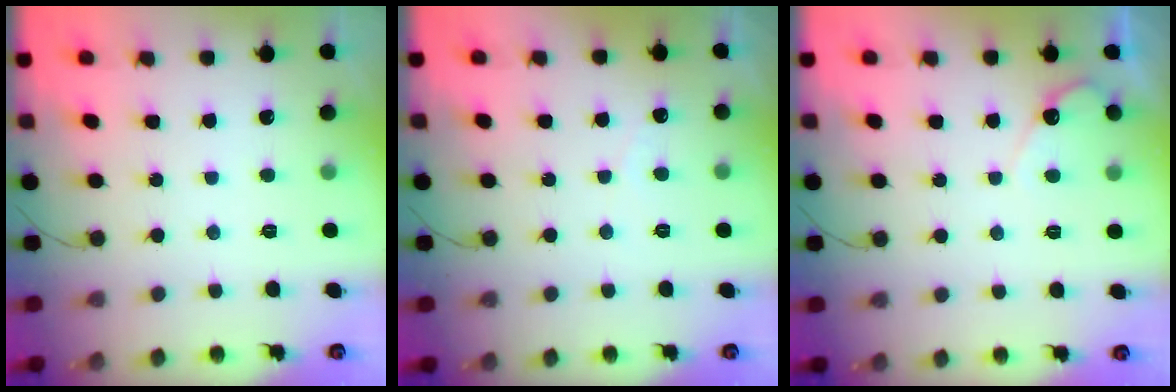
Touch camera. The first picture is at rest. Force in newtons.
{"total": 1.9, "press": 1.9, "slide": 0.2}
{"total": 4.3, "press": 4.3, "slide": 0.3}